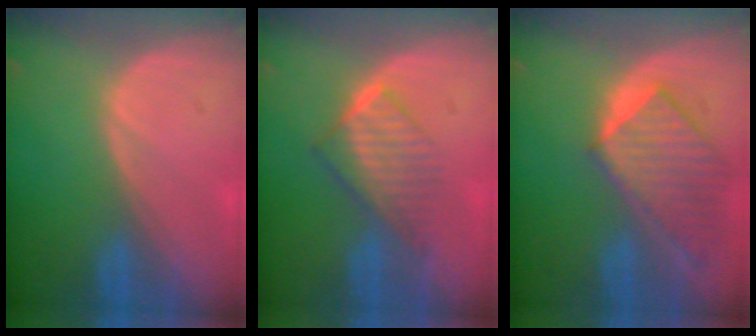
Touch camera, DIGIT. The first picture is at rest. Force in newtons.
{"total": 6.4, "press": 5.7, "slide": 2.9}
{"total": 9.1, "press": 8.1, "slide": 4.3}